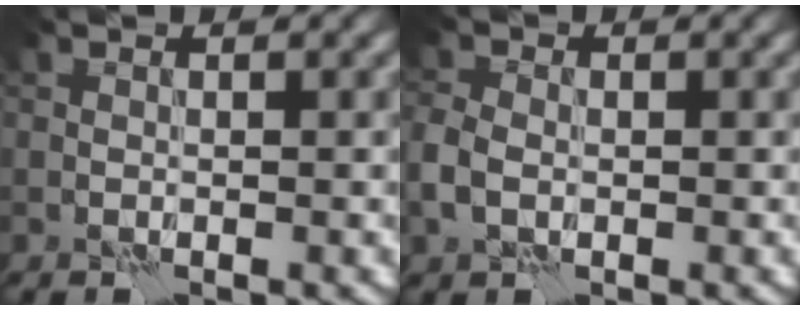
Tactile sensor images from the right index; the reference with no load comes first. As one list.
[{"total": 3.3, "force": [-0.6, 2.5, 2.1], "torque": [-0.055, 0.000, -0.019]}]